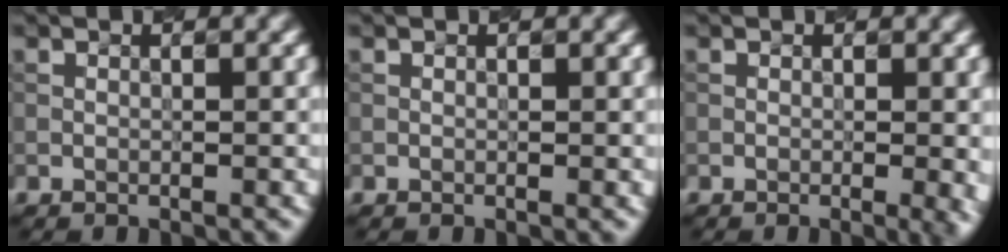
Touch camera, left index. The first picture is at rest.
{"total": 0.0}
{"total": 3.4, "force": [-0.6, 1.3, 3.1], "torque": [-0.025, 0.010, 0.002]}